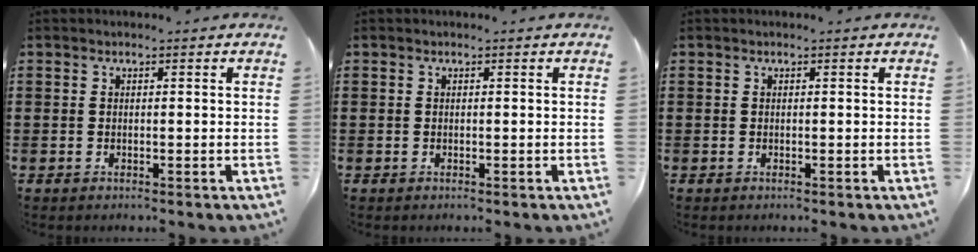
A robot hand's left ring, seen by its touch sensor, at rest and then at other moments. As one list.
[{"total": 0.0}, {"total": 0.0}]